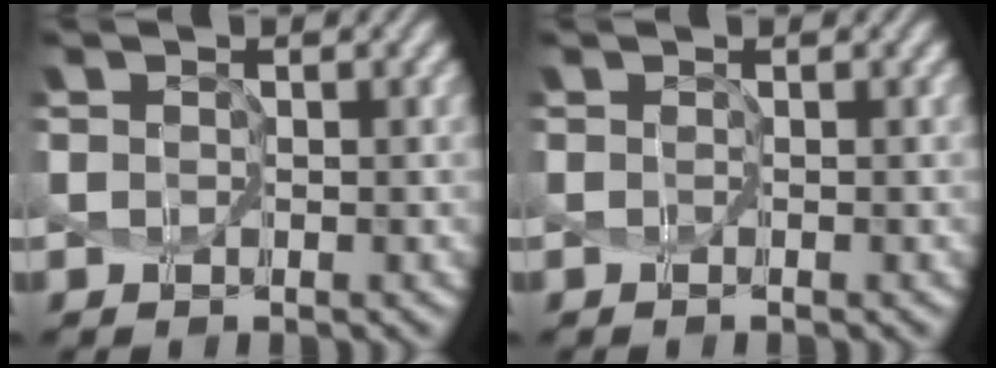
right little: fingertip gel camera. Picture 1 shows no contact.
{"total": 1.5, "force": [0.1, -1.4, -0.4], "torque": [0.012, -0.012, 0.007]}